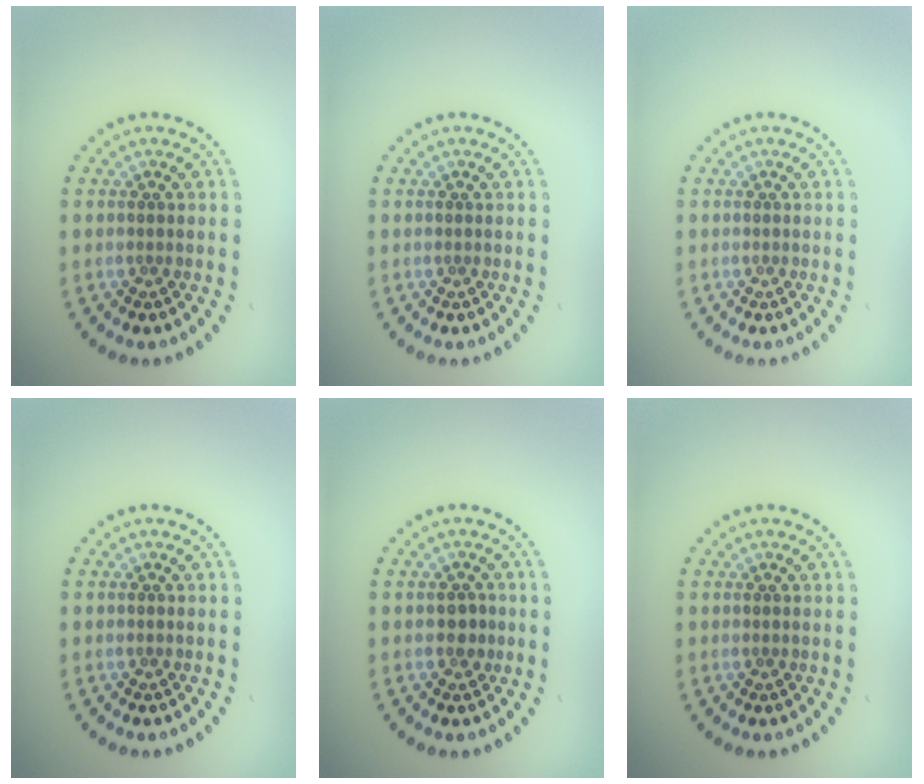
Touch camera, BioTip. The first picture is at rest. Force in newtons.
{"total": 0.0}
{"total": 0.0}
{"total": 0.0}
{"total": 1.4, "press": 1.3, "slide": 0.4}
{"total": 0.0}